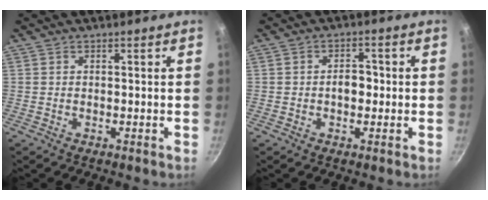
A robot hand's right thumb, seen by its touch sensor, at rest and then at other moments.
{"total": 4.0, "force": [-0.4, 2.7, 2.9], "torque": [-0.020, 0.014, -0.008]}